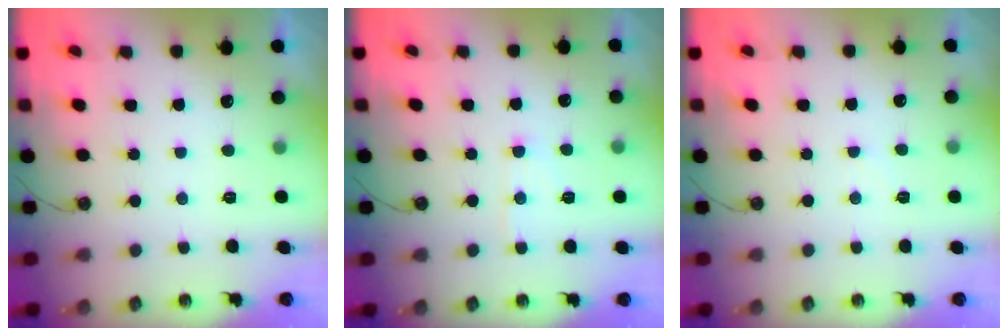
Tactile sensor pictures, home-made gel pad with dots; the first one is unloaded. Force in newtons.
{"total": 6.2, "press": 6.2, "slide": 0.7}
{"total": 4.4, "press": 4.3, "slide": 0.7}